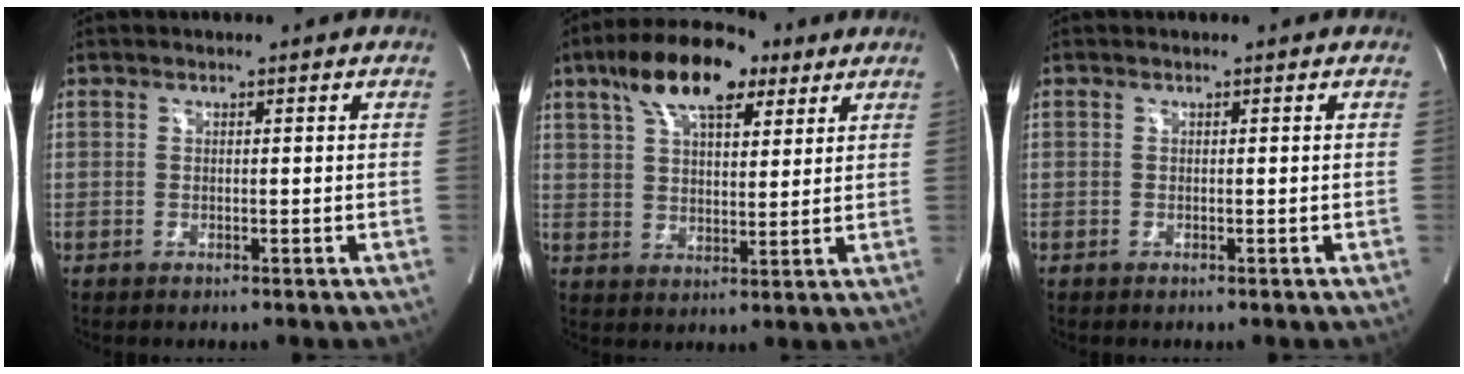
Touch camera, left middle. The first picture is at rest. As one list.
[{"total": 13.3, "force": [7.8, 5.2, 9.4], "torque": [-0.170, 0.033, 0.136]}, {"total": 0.0}]